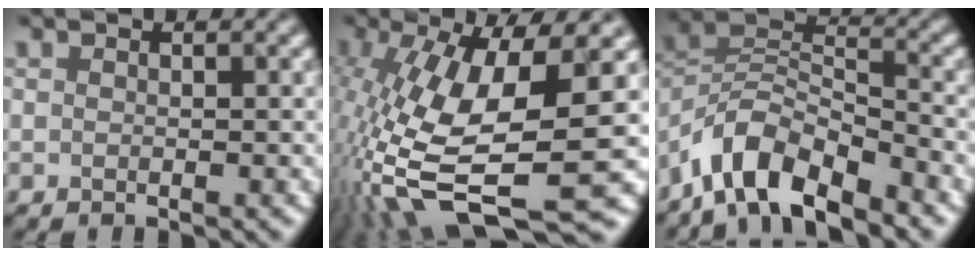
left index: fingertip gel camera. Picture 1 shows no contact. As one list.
[{"total": 13.4, "force": [-2.8, 3.9, 12.5], "torque": [-0.254, -0.007, -0.026]}, {"total": 7.1, "force": [-6.2, 1.8, 3.0], "torque": [-0.054, 0.001, -0.108]}]